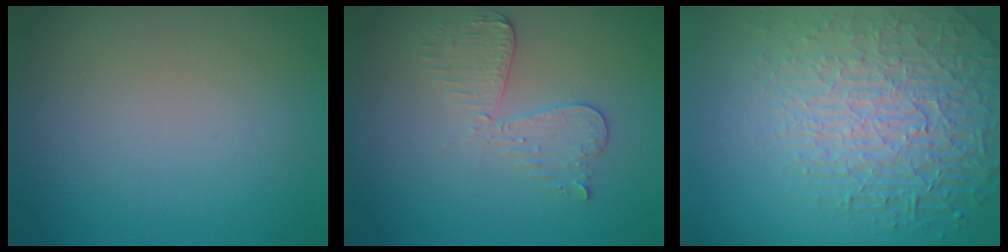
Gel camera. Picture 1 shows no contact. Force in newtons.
{"total": 3.0, "press": 2.7, "slide": 1.2}
{"total": 8.1, "press": 5.6, "slide": 5.8}